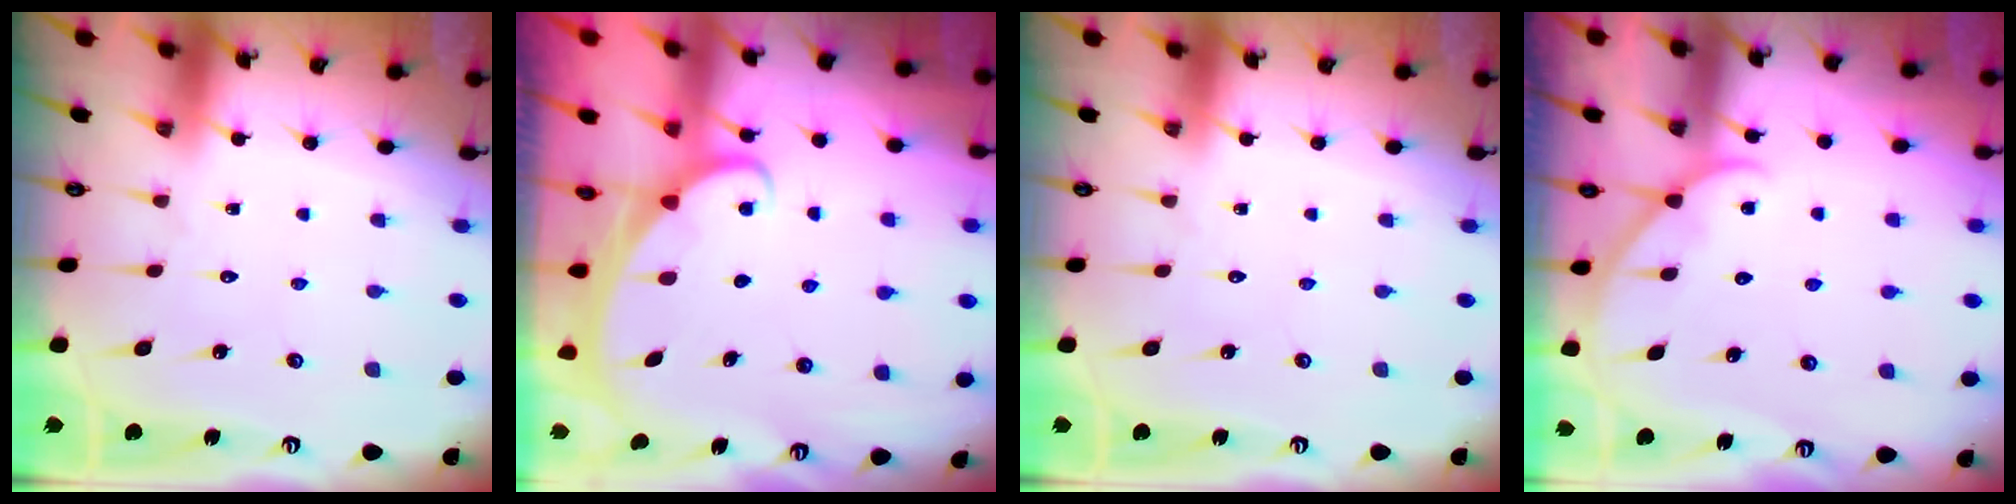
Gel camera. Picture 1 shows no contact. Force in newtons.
{"total": 1.9, "press": 1.9, "slide": 0.1}
{"total": 0.0}
{"total": 3.9, "press": 3.8, "slide": 0.3}